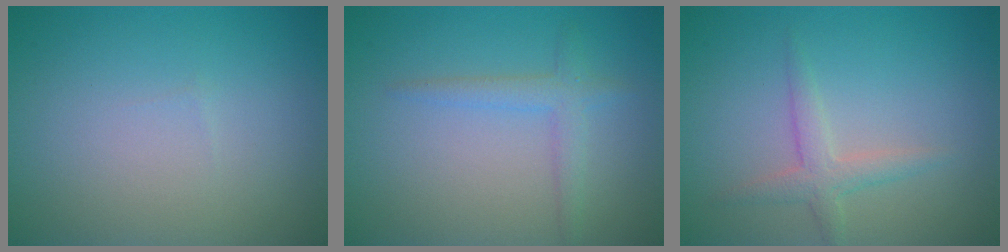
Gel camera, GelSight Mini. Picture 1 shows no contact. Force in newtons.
{"total": 2.1, "press": 2.1, "slide": 0.0}
{"total": 2.1, "press": 2.1, "slide": 0.1}